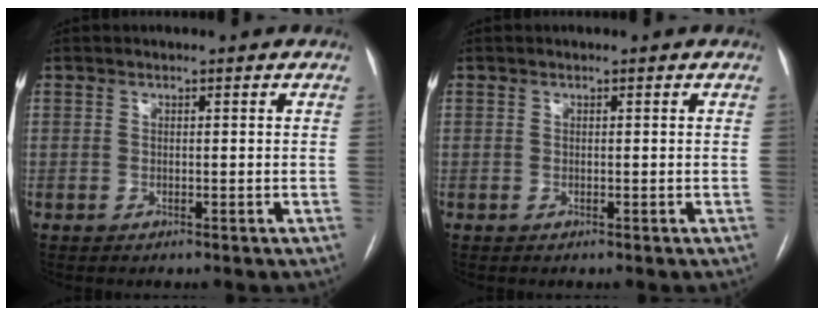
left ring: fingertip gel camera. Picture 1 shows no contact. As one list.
[{"total": 0.0}]